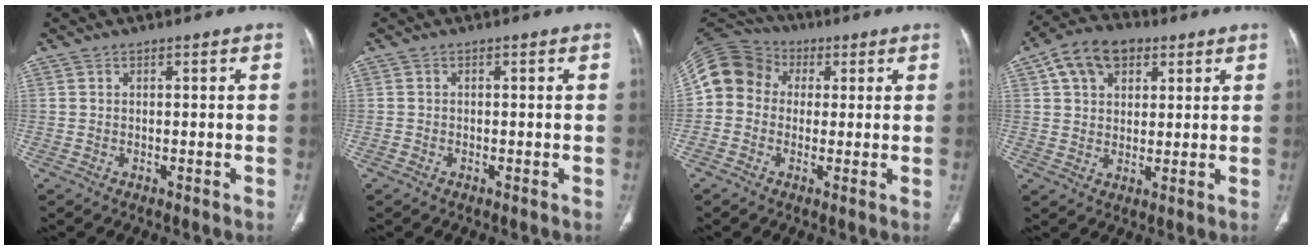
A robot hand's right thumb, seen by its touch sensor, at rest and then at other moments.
{"total": 0.6, "force": [-0.3, 0.5, -0.1], "torque": [0.002, 0.003, -0.010]}
{"total": 11.4, "force": [1.0, 10.1, 5.2], "torque": [-0.095, 0.034, 0.005]}
{"total": 10.4, "force": [4.5, 7.1, 6.1], "torque": [-0.083, 0.002, 0.071]}